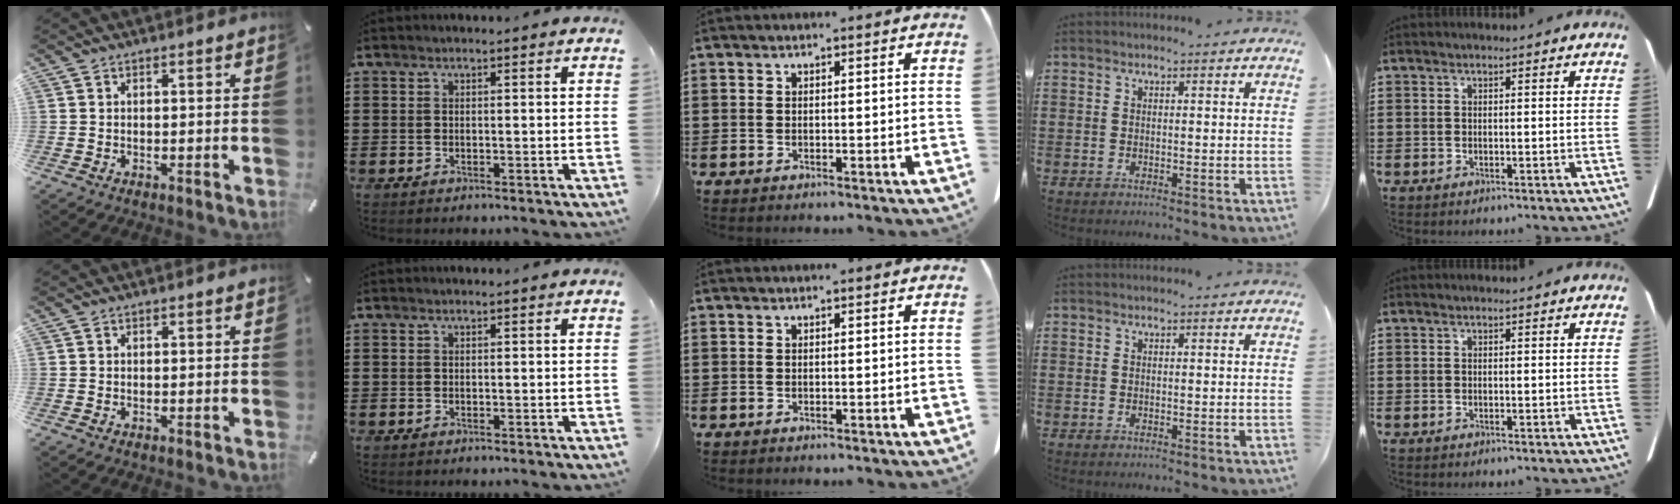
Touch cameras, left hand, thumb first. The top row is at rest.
{}